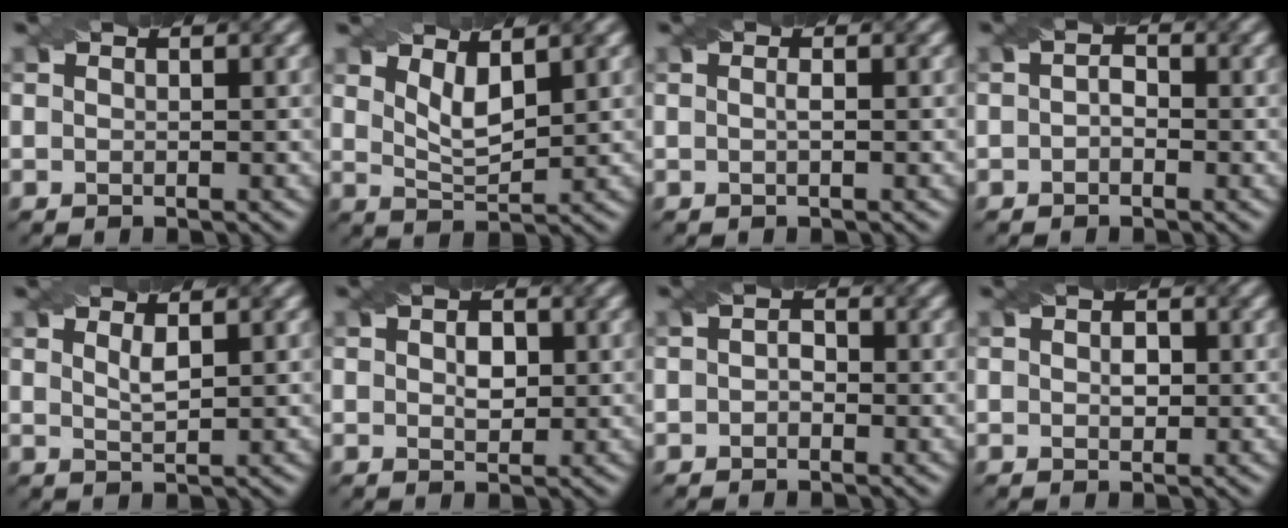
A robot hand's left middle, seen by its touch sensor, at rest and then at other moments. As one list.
[{"total": 3.0, "force": [1.6, 1.1, 2.3], "torque": [-0.049, -0.008, 0.033]}, {"total": 0.7, "force": [0.0, 0.1, 0.7], "torque": [-0.013, -0.002, -0.001]}, {"total": 1.3, "force": [-0.3, 0.8, 1.0], "torque": [-0.018, 0.002, -0.008]}, {"total": 1.4, "force": [0.8, 0.3, 1.1], "torque": [-0.023, -0.002, 0.015]}, {"total": 2.1, "force": [0.3, 1.3, 1.6], "torque": [-0.027, 0.001, 0.006]}, {"total": 1.2, "force": [-0.2, 0.9, 0.8], "torque": [-0.015, 0.000, -0.007]}, {"total": 1.4, "force": [0.0, 0.9, 1.0], "torque": [-0.017, 0.001, 0.000]}]